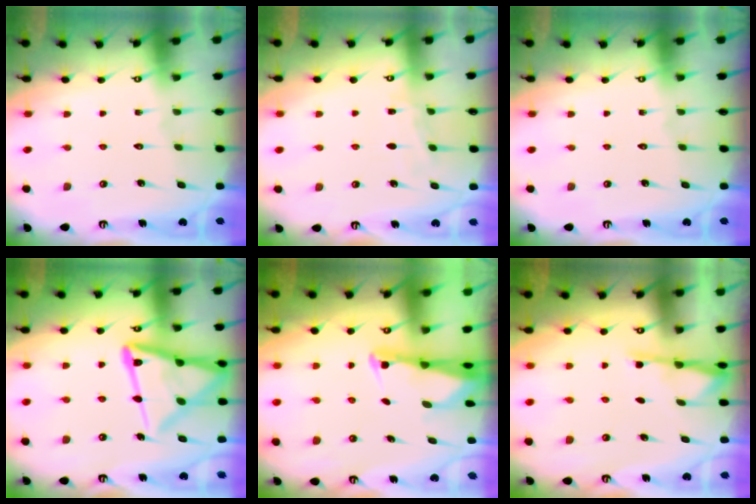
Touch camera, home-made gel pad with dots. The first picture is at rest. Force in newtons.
{"total": 4.8, "press": 4.8, "slide": 0.5}
{"total": 0.0}
{"total": 19.6, "press": 19.5, "slide": 2.0}
{"total": 2.6, "press": 2.6, "slide": 0.2}
{"total": 2.8, "press": 2.7, "slide": 0.5}